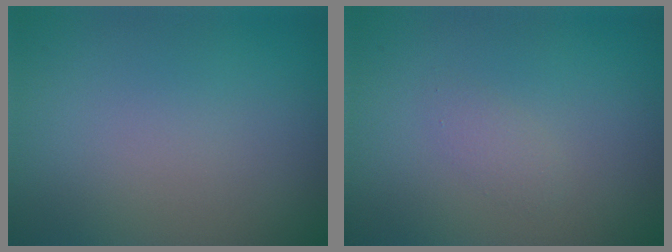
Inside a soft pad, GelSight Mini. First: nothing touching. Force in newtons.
{"total": 1.0, "press": 1.0, "slide": 0.0}